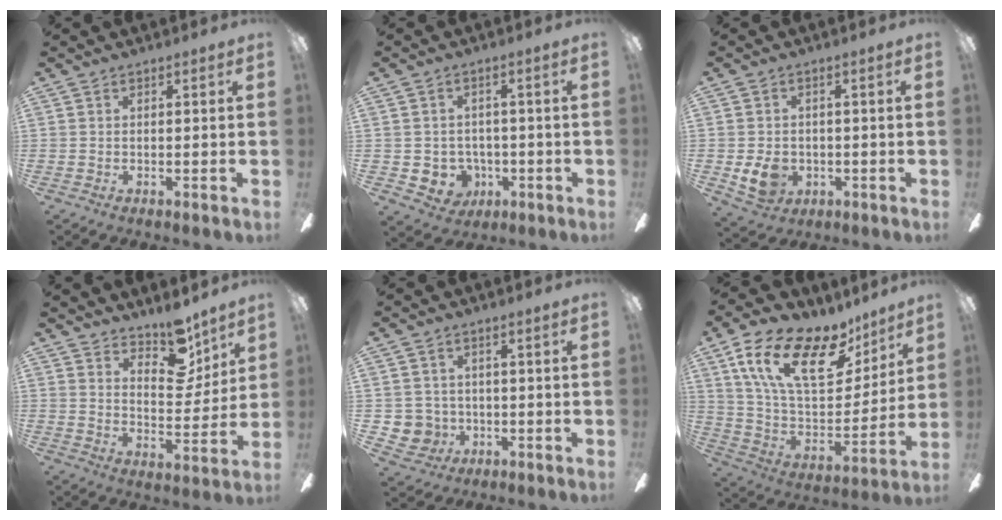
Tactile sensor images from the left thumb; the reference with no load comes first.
{"total": 5.3, "force": [-0.2, 5.2, 1.2], "torque": [-0.033, -0.001, 0.001]}
{"total": 6.5, "force": [-1.3, 5.5, 3.3], "torque": [-0.068, 0.005, -0.024]}
{"total": 10.5, "force": [8.5, 4.6, 4.0], "torque": [-0.045, -0.062, 0.154]}
{"total": 4.9, "force": [0.3, 4.9, 0.2], "torque": [-0.019, -0.001, 0.009]}
{"total": 23.4, "force": [12.2, 11.8, 16.1], "torque": [-0.287, -0.048, 0.217]}